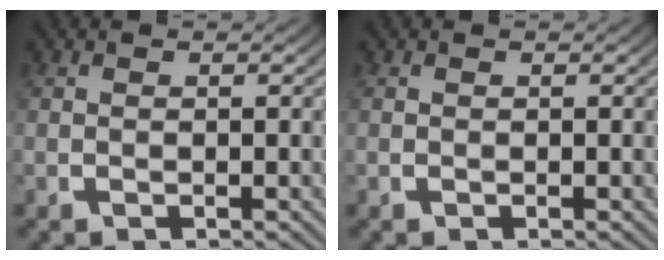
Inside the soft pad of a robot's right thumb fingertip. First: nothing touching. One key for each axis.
{"total": 0.0}